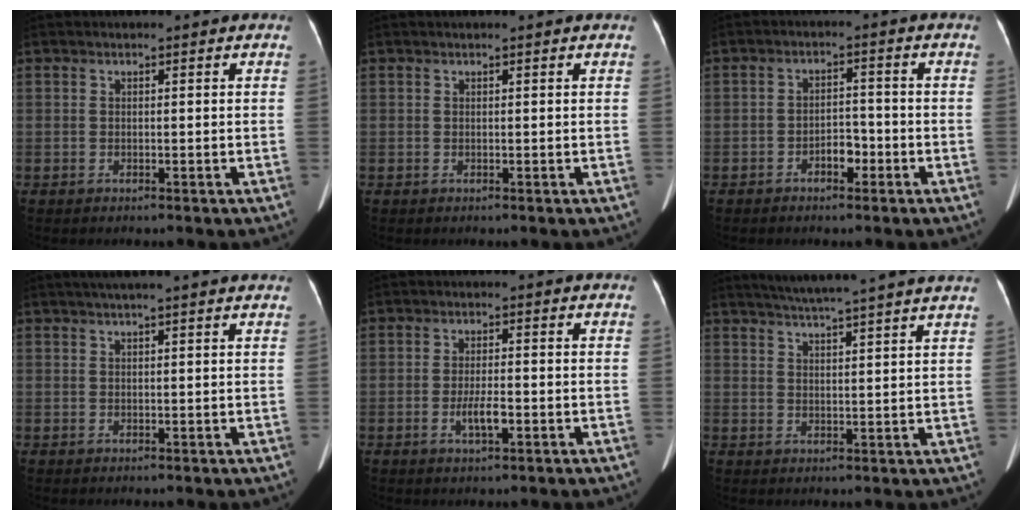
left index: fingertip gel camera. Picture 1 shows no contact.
{"total": 0.8, "force": [0.7, -0.1, 0.4], "torque": [-0.004, 0.014, 0.013]}
{"total": 3.2, "force": [-1.9, 1.7, 2.1], "torque": [-0.034, 0.007, -0.032]}
{"total": 7.5, "force": [6.2, -0.3, 4.1], "torque": [-0.062, 0.032, 0.075]}
{"total": 3.3, "force": [-1.2, 0.7, 3.0], "torque": [-0.062, -0.003, -0.020]}
{"total": 14.1, "force": [12.3, -1.2, 6.7], "torque": [-0.113, 0.005, 0.156]}